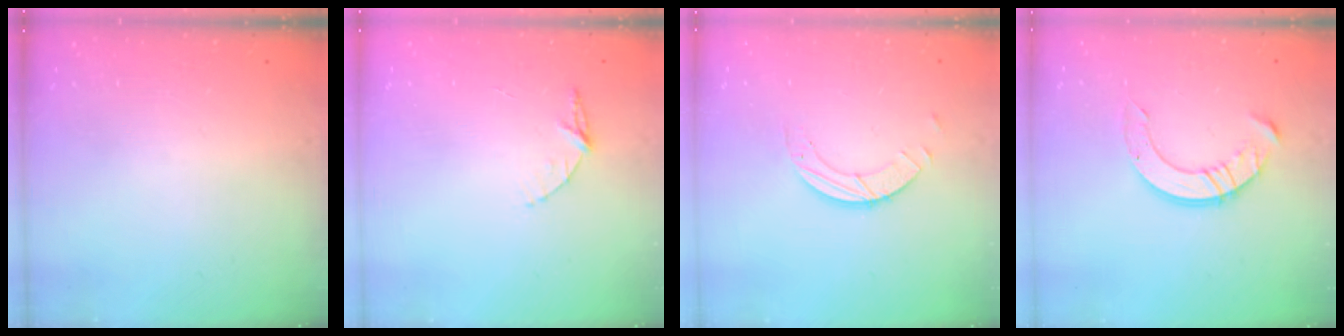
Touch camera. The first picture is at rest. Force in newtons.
{"total": 5.2, "press": 5.1, "slide": 0.5}
{"total": 3.2, "press": 3.2, "slide": 0.3}
{"total": 10.5, "press": 10.5, "slide": 0.9}